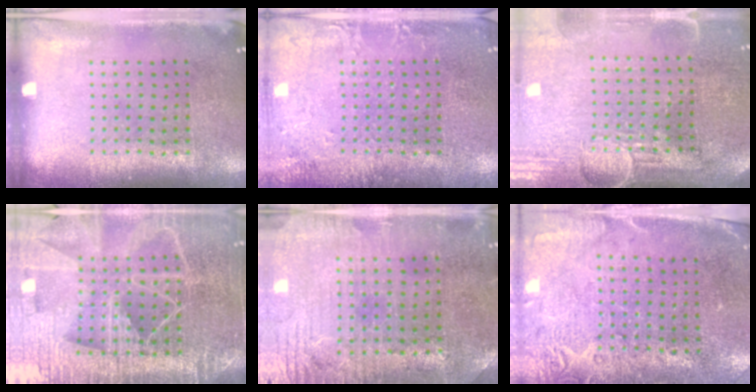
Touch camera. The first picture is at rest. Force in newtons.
{"total": 2.2, "press": 2.2, "slide": 0.3}
{"total": 3.9, "press": 3.4, "slide": 1.8}
{"total": 5.7, "press": 5.0, "slide": 2.8}
{"total": 1.0, "press": 0.8, "slide": 0.6}
{"total": 2.7, "press": 2.3, "slide": 1.4}